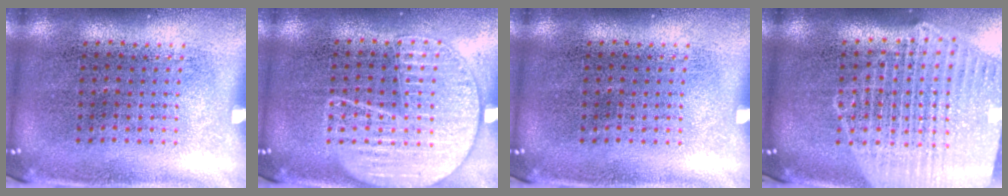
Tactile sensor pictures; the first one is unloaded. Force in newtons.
{"total": 1.7, "press": 1.6, "slide": 0.2}
{"total": 0.0}
{"total": 2.4, "press": 2.2, "slide": 1.1}